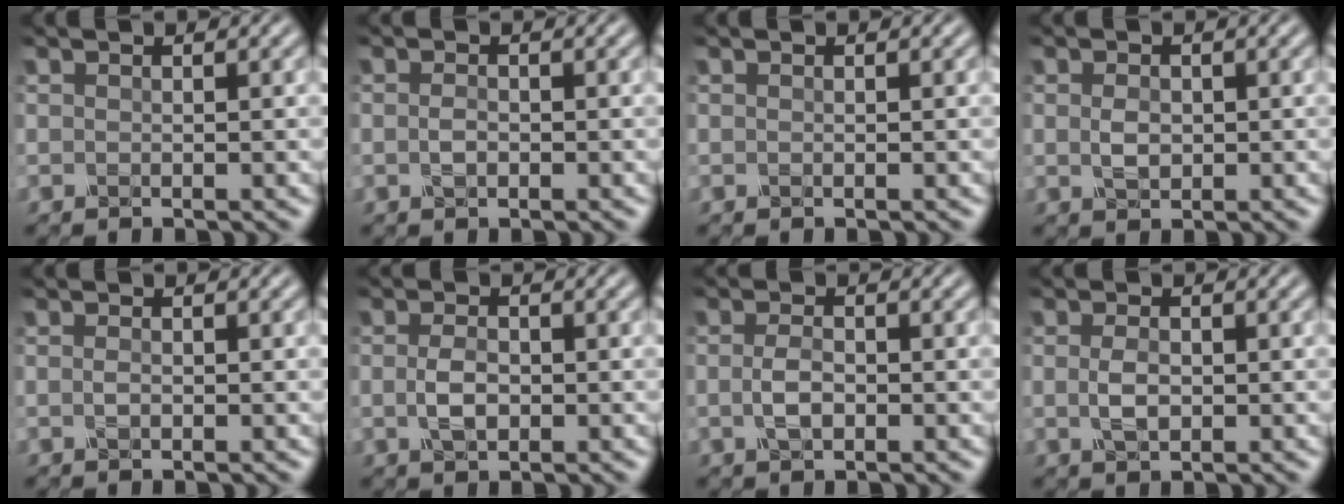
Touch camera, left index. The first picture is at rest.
{"total": 1.2, "force": [-0.2, 0.7, 0.9], "torque": [-0.021, 0.000, -0.006]}
{"total": 0.0}
{"total": 1.8, "force": [0.0, 1.3, 1.3], "torque": [-0.028, -0.002, 0.002]}
{"total": 0.8, "force": [-0.2, 0.4, 0.7], "torque": [-0.018, -0.002, -0.004]}
{"total": 2.4, "force": [-0.2, 1.5, 1.9], "torque": [-0.042, -0.002, -0.005]}
{"total": 2.2, "force": [-0.4, 1.2, 1.8], "torque": [-0.040, -0.001, -0.009]}
{"total": 2.2, "force": [0.0, 1.3, 1.7], "torque": [-0.038, -0.002, 0.000]}